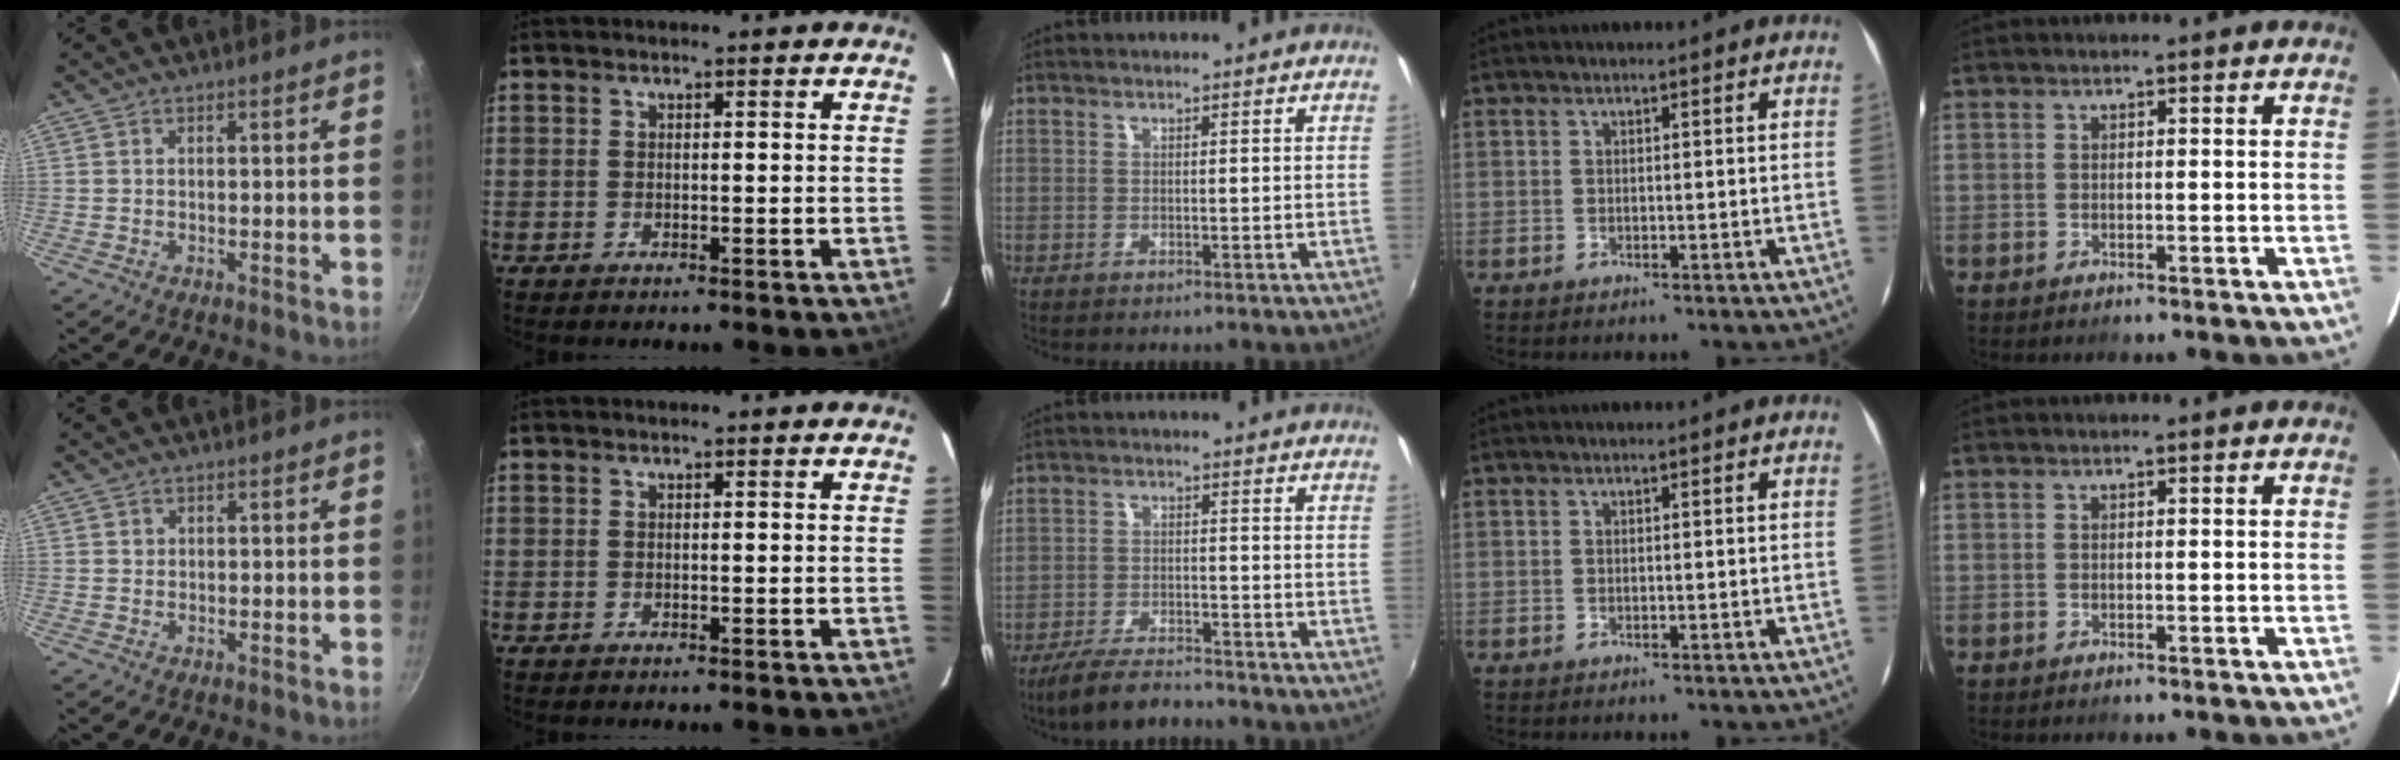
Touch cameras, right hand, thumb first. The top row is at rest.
{"thumb": {"total": 0.6, "force": [0.2, 0.6, 0.1], "torque": [0.004, 0.002, 0.002]}, "middle": {"total": 8.3, "force": [-7.4, 1.6, 3.5], "torque": [-0.090, -0.013, -0.131]}}